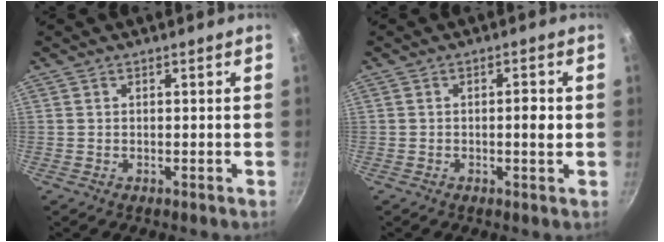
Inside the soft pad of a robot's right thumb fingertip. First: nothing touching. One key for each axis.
{"total": 2.8, "fx": -0.2, "fy": 0.9, "fz": 2.7, "tx": -0.036, "ty": 0.005, "tz": -0.003}